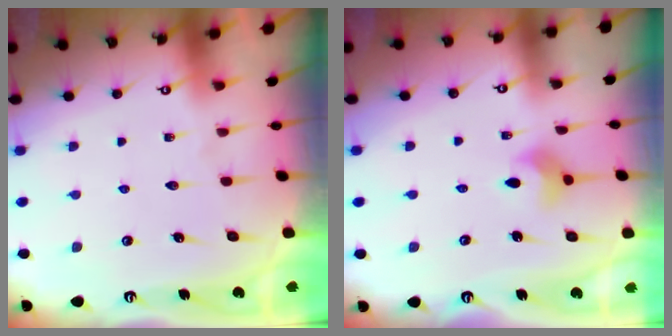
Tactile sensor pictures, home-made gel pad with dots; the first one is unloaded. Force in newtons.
{"total": 5.2, "press": 5.2, "slide": 0.6}